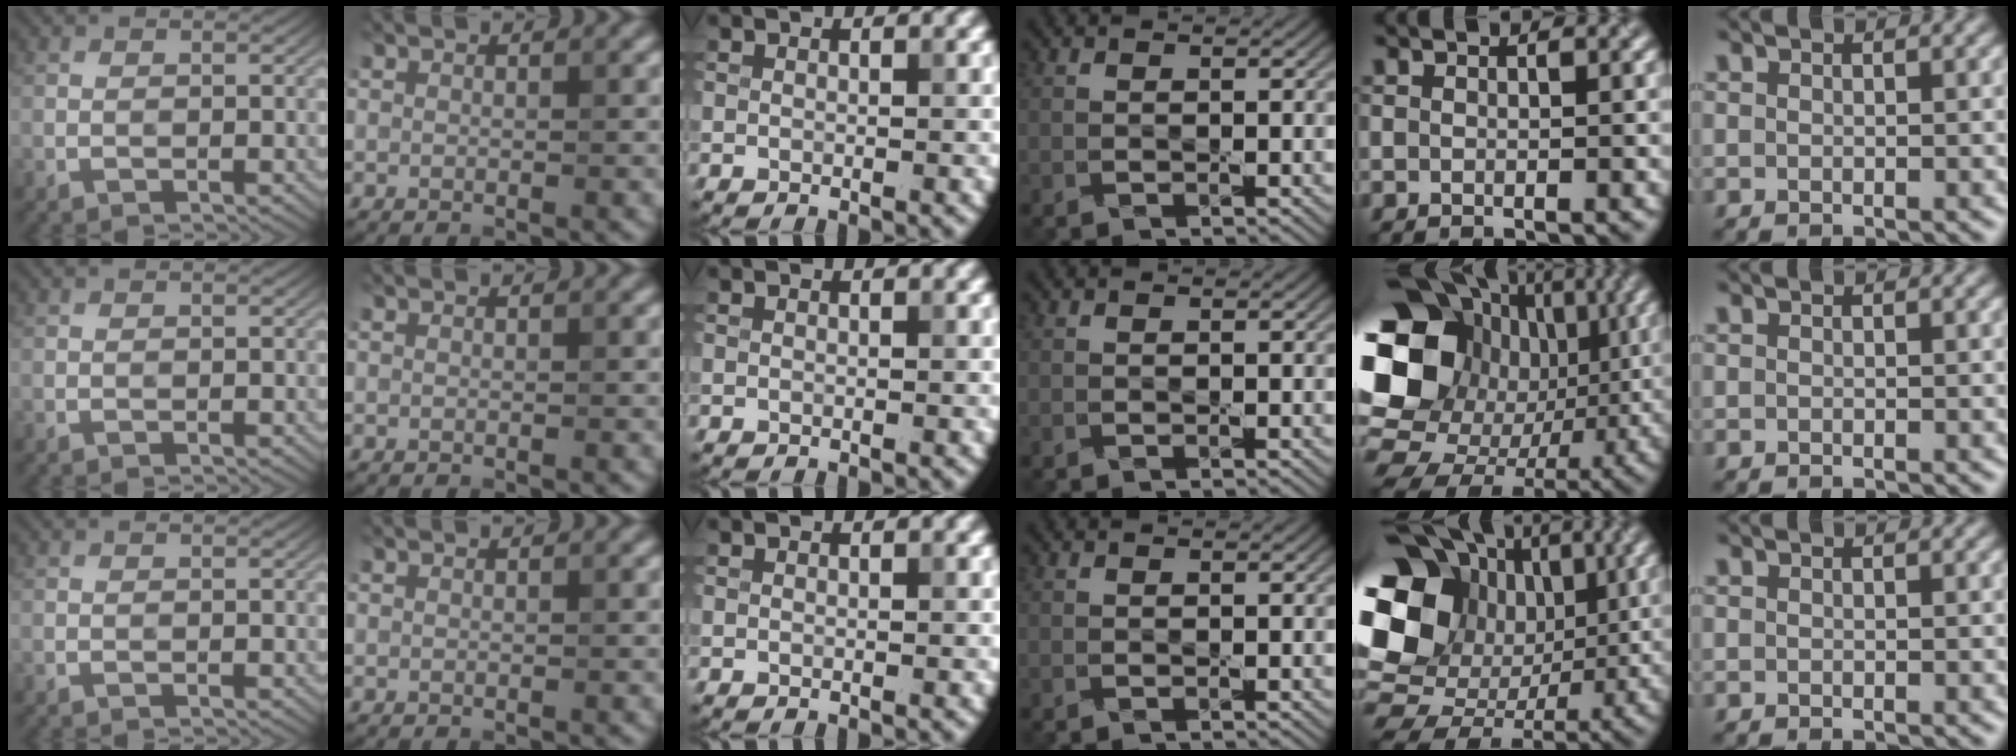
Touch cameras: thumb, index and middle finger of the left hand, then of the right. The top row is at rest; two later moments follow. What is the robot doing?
{"motion": "press", "object": "camera"}